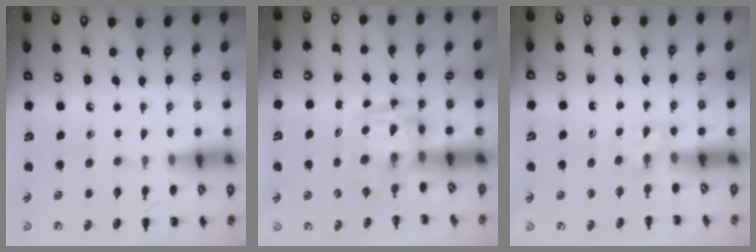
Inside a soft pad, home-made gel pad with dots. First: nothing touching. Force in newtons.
{"total": 3.7, "press": 3.7, "slide": 0.6}
{"total": 1.4, "press": 1.2, "slide": 0.8}